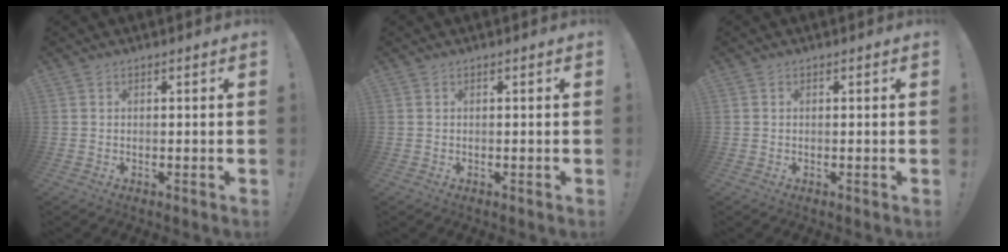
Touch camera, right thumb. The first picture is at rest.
{"total": 0.0}
{"total": 0.0}